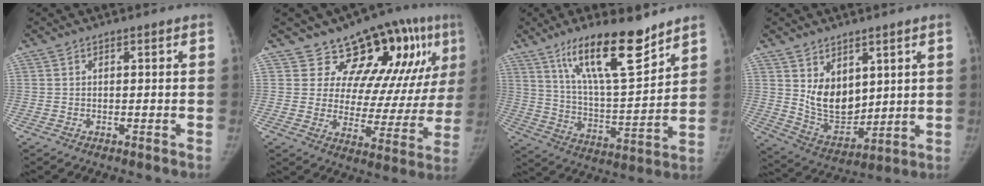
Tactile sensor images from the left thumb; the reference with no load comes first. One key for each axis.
{"total": 16.7, "fx": 10.5, "fy": 8.1, "fz": 10.1, "tx": -0.072, "ty": -0.061, "tz": 0.138}
{"total": 17.6, "fx": 12.0, "fy": 4.5, "fz": 12.0, "tx": -0.175, "ty": -0.074, "tz": 0.215}
{"total": 10.6, "fx": 3.5, "fy": 7.2, "fz": 6.8, "tx": -0.075, "ty": -0.043, "tz": 0.090}